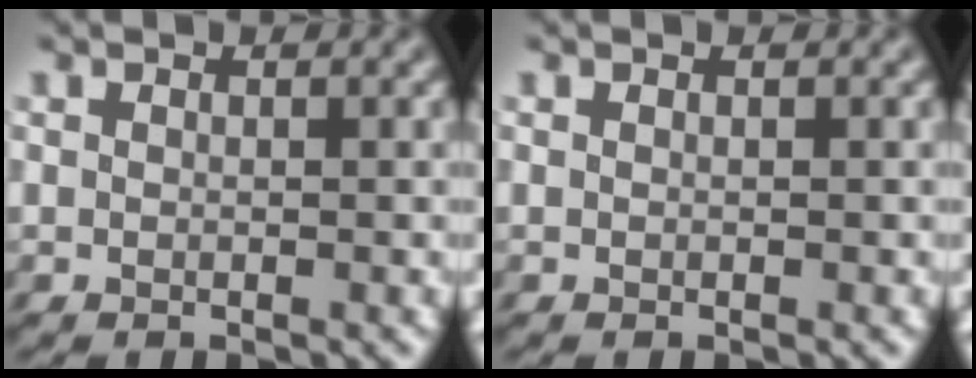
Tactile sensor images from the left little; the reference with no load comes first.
{"total": 0.0}